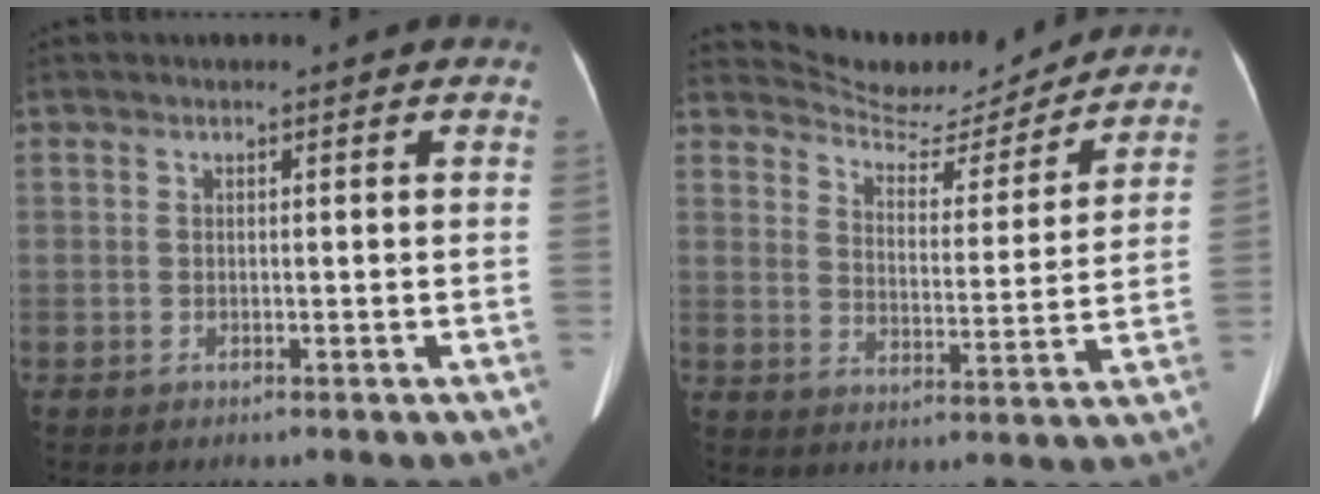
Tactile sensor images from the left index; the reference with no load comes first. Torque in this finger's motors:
{"motor_torque": [-0.13, -0.50, -0.03, -0.05]}